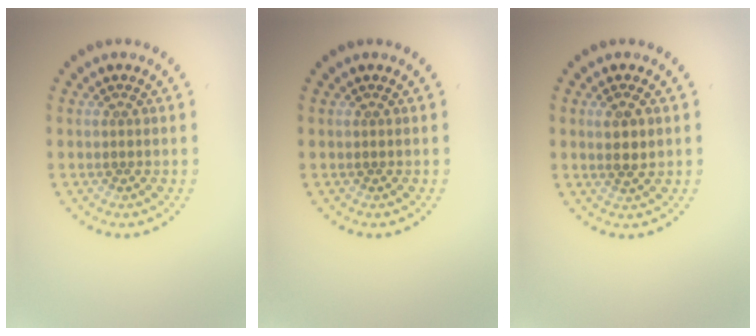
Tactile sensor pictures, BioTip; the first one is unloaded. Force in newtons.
{"total": 0.0}
{"total": 2.4, "press": 2.3, "slide": 0.9}